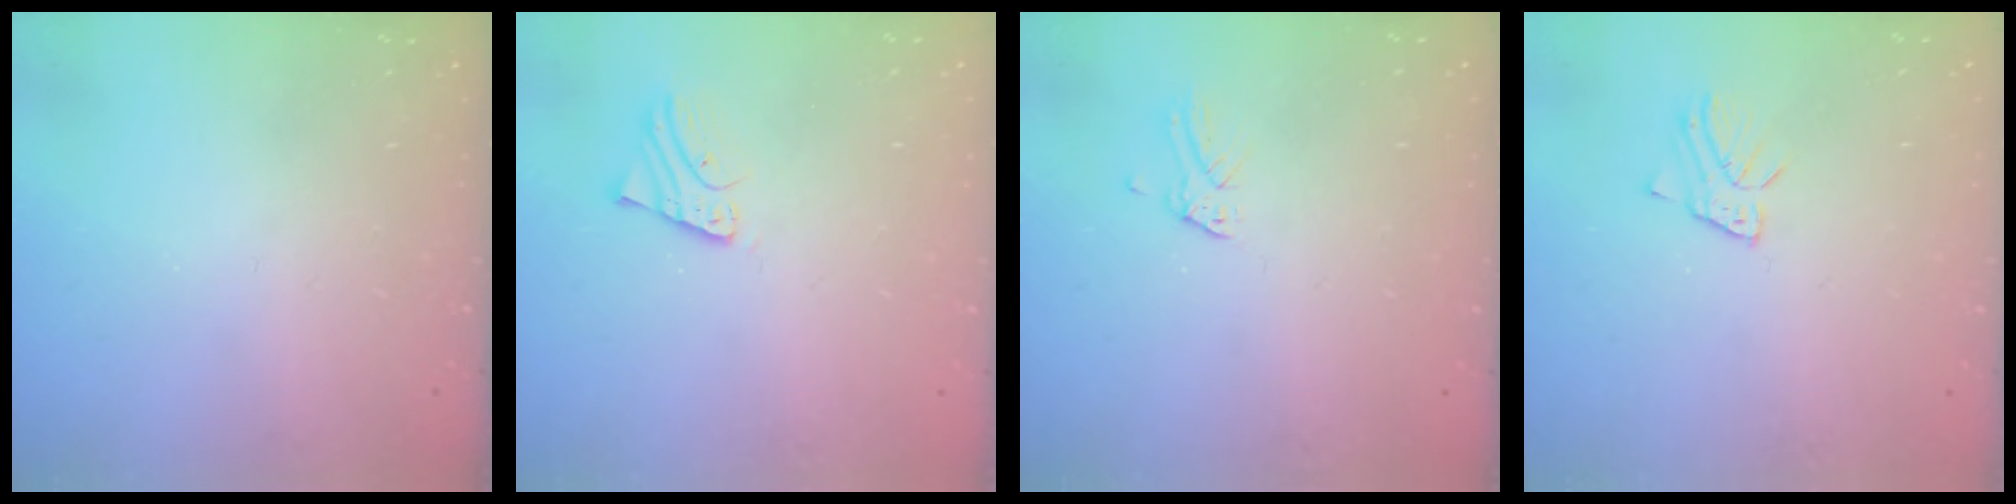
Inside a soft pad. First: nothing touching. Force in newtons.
{"total": 2.4, "press": 2.4, "slide": 0.1}
{"total": 0.0}
{"total": 3.9, "press": 3.9, "slide": 0.3}